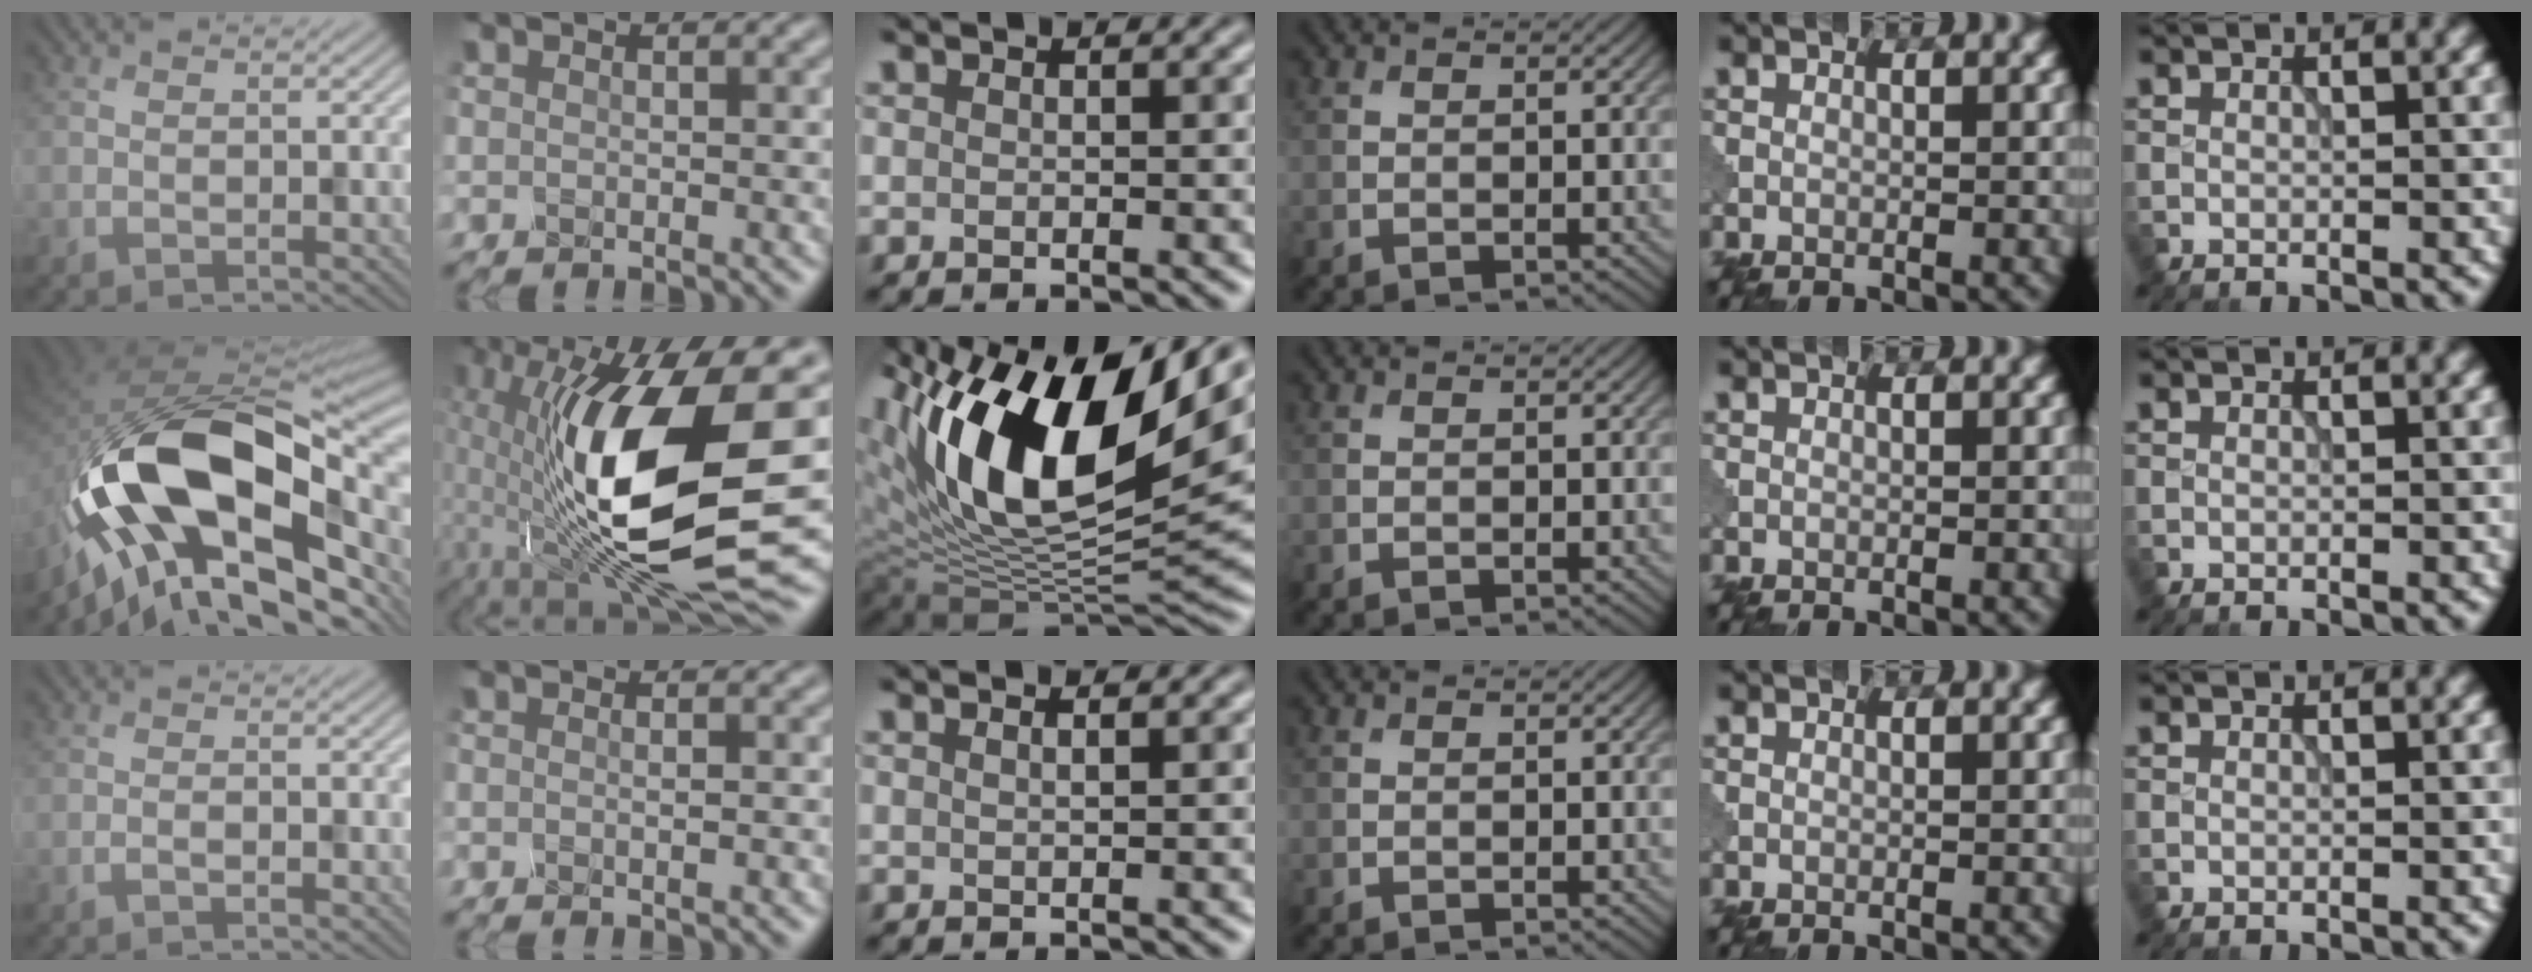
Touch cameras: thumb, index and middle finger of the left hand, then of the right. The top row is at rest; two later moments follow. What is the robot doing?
{"motion": "shake", "object": "medicine bottle"}